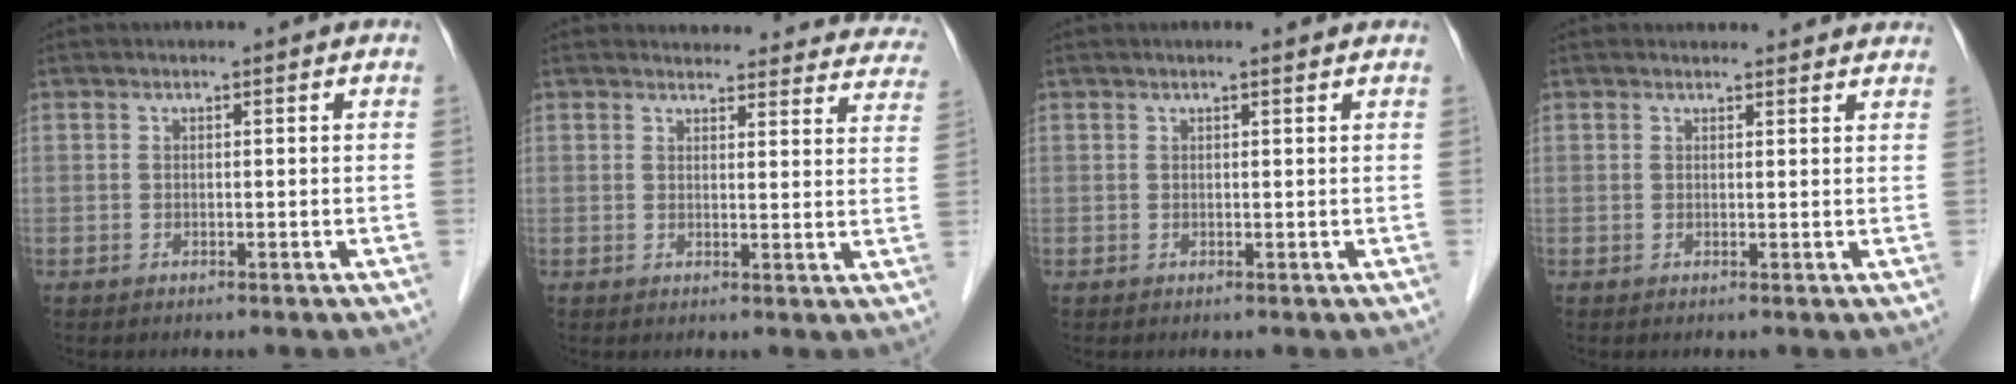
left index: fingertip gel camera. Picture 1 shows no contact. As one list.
[{"total": 20.1, "force": [19.1, 5.2, 3.4], "torque": [-0.018, -0.042, 0.196]}, {"total": 1.5, "force": [1.3, 0.0, 0.8], "torque": [-0.015, 0.011, 0.020]}, {"total": 5.6, "force": [5.4, 1.5, 0.8], "torque": [-0.001, 0.013, 0.049]}]